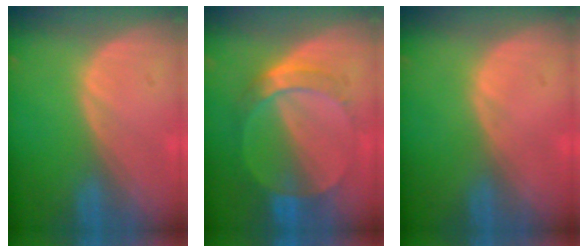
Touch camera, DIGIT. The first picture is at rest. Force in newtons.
{"total": 7.1, "press": 6.3, "slide": 3.2}
{"total": 0.0}